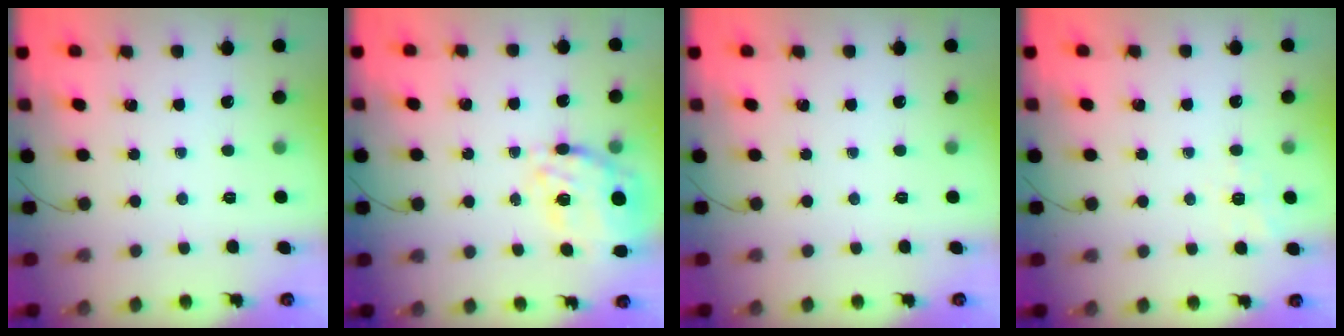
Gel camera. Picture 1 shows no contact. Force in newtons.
{"total": 13.5, "press": 12.8, "slide": 4.1}
{"total": 0.0}
{"total": 2.0, "press": 1.1, "slide": 1.6}